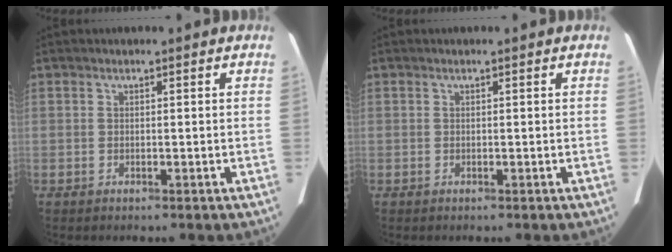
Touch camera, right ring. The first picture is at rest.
{"total": 0.0}